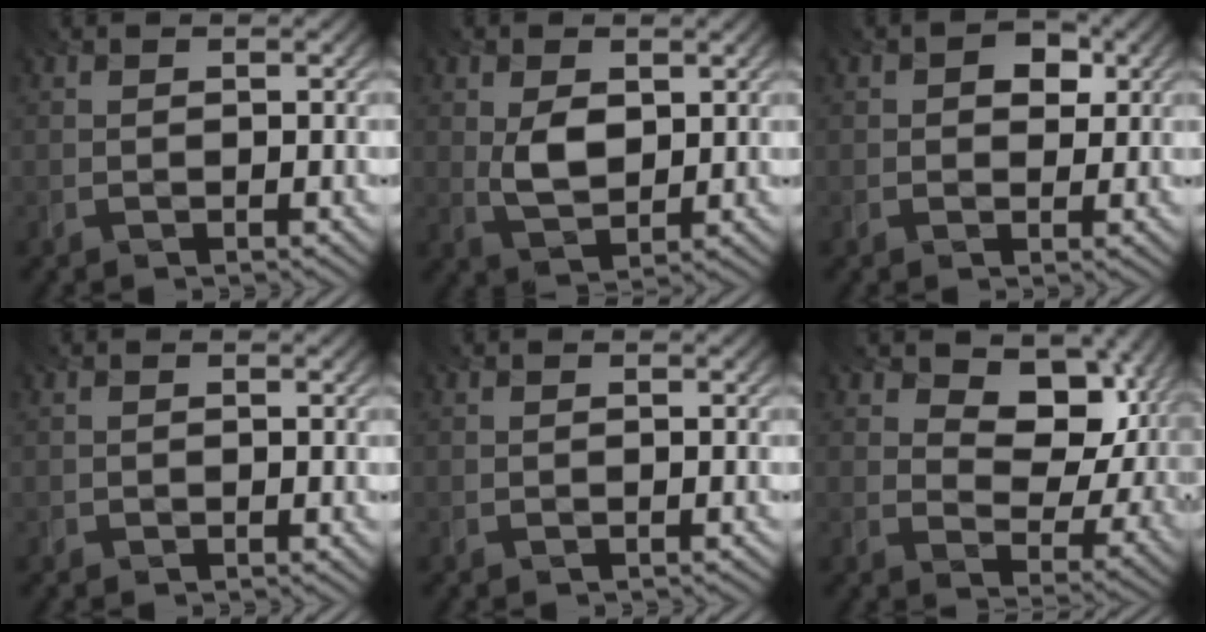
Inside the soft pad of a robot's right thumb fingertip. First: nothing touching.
{"total": 4.2, "force": [0.9, 2.6, 3.2], "torque": [-0.070, -0.004, 0.022]}
{"total": 3.0, "force": [1.1, 2.2, 1.6], "torque": [-0.024, 0.002, 0.013]}
{"total": 0.0}
{"total": 0.0}
{"total": 10.1, "force": [4.1, 6.2, 6.7], "torque": [-0.105, -0.009, 0.067]}